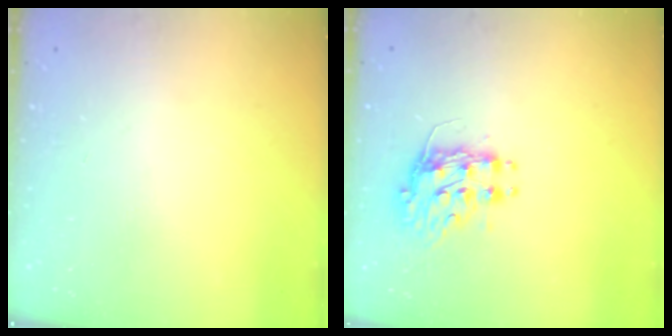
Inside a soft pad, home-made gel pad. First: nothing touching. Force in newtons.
{"total": 9.1, "press": 9.0, "slide": 1.0}